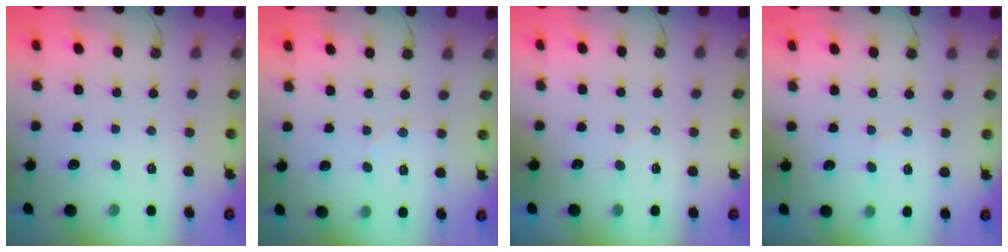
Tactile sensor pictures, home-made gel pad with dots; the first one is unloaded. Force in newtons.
{"total": 4.6, "press": 4.6, "slide": 0.4}
{"total": 2.7, "press": 2.6, "slide": 0.3}
{"total": 3.3, "press": 3.1, "slide": 1.0}